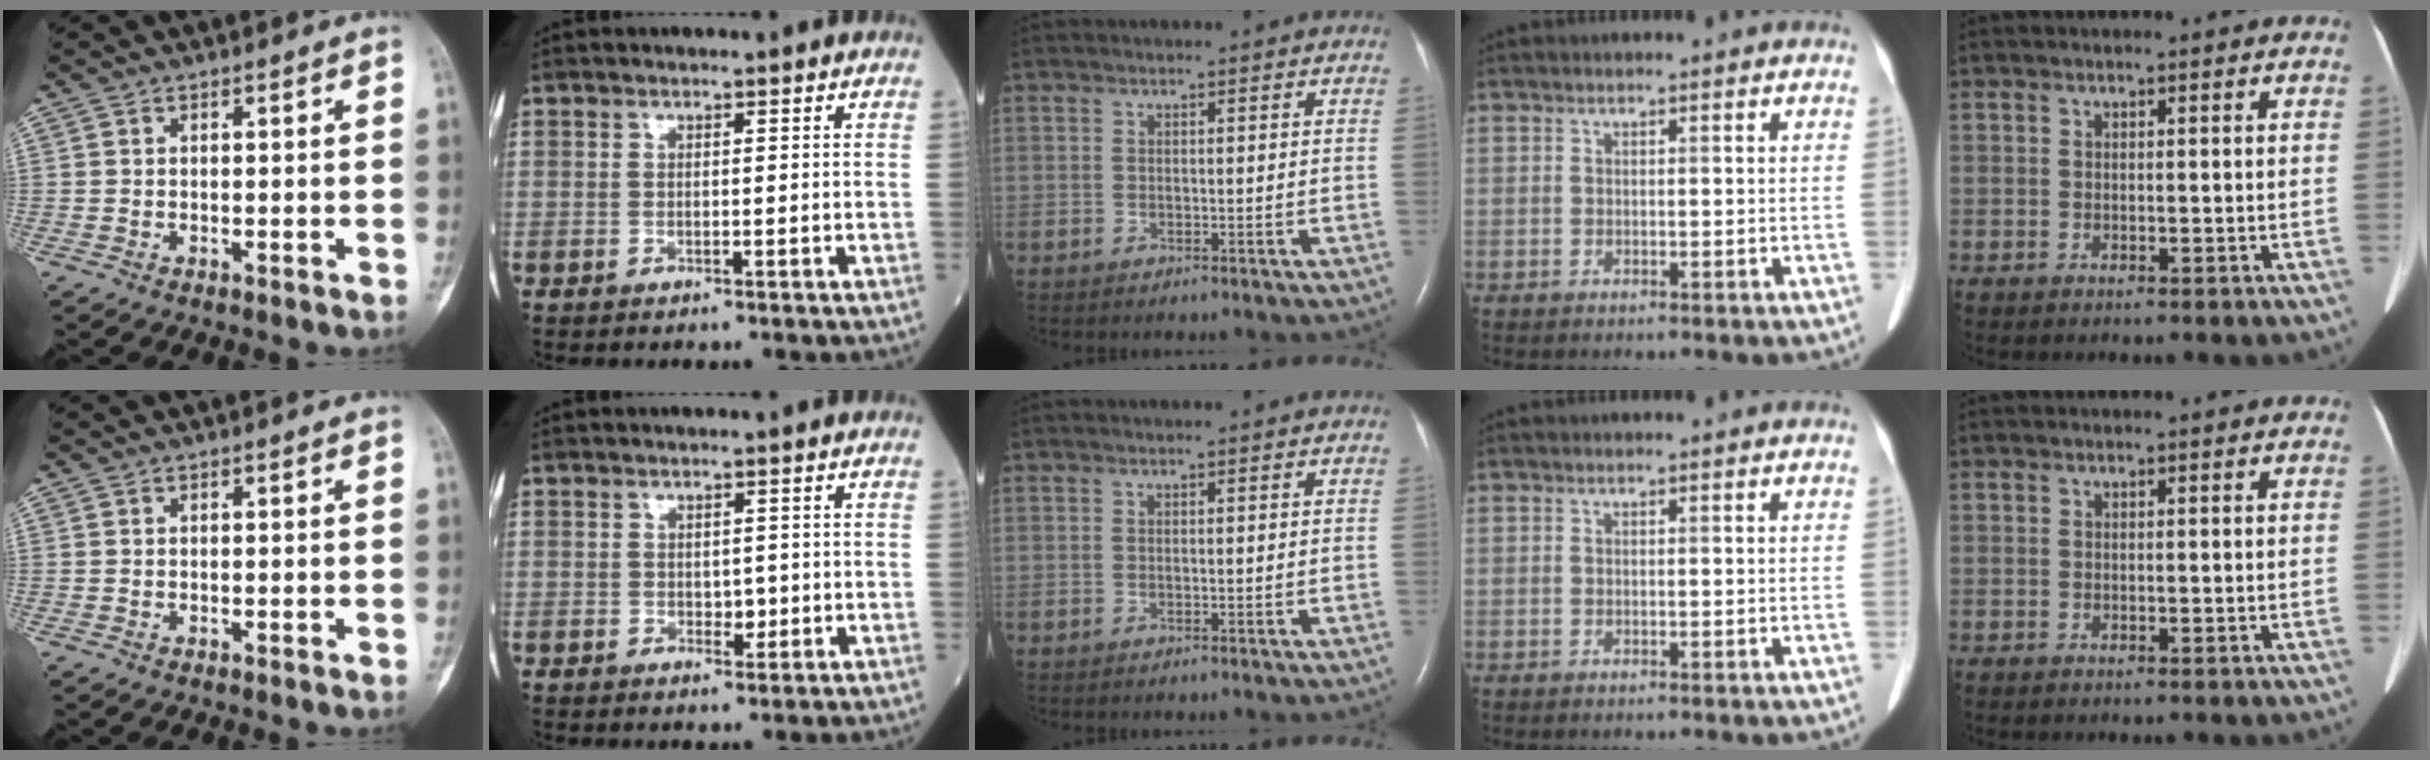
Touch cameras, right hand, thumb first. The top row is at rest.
{"index": {"total": 1.6, "force": [-0.2, 1.0, 1.2], "torque": [-0.014, 0.000, 0.000]}}